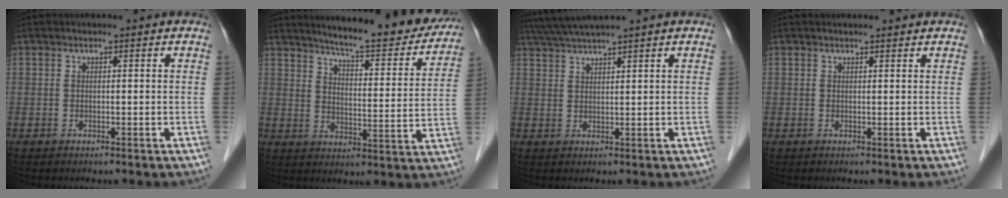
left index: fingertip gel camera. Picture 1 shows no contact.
{"total": 18.3, "force": [16.5, 2.5, 7.5], "torque": [-0.098, -0.039, 0.207]}
{"total": 5.7, "force": [4.9, -1.2, 2.7], "torque": [-0.052, 0.023, 0.092]}
{"total": 2.3, "force": [2.2, 0.3, 0.4], "torque": [-0.010, 0.013, 0.026]}